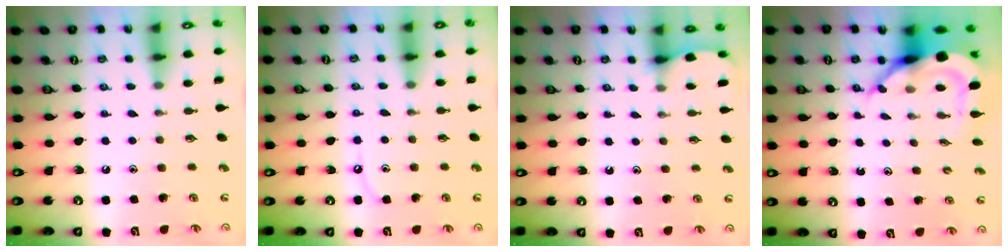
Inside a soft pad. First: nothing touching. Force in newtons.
{"total": 5.2, "press": 5.1, "slide": 0.7}
{"total": 2.8, "press": 2.8, "slide": 0.1}
{"total": 8.8, "press": 8.7, "slide": 1.2}